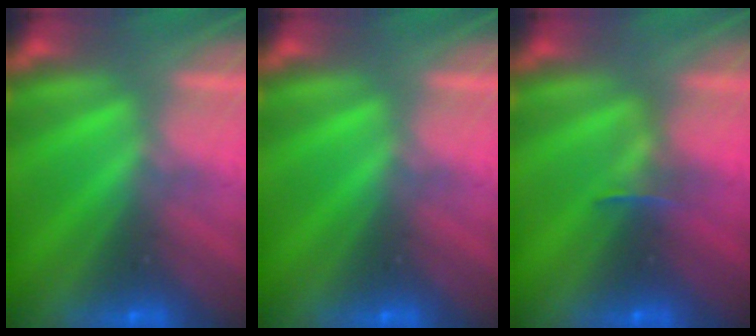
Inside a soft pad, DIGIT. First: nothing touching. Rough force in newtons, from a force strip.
{"total": 0.0}
{"total": 2.4}